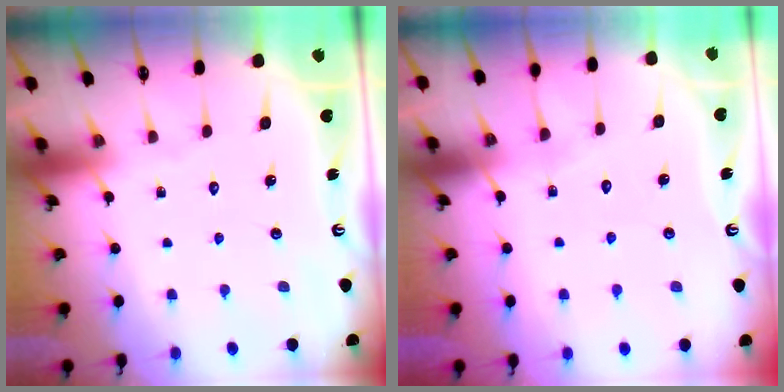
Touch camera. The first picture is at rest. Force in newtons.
{"total": 5.3, "press": 5.2, "slide": 0.8}